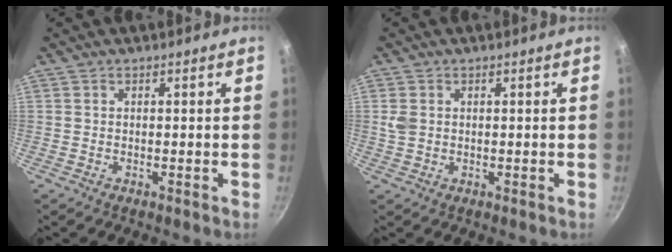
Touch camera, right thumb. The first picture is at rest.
{"total": 2.5, "force": [0.4, 2.0, 1.6], "torque": [-0.028, 0.001, 0.011]}